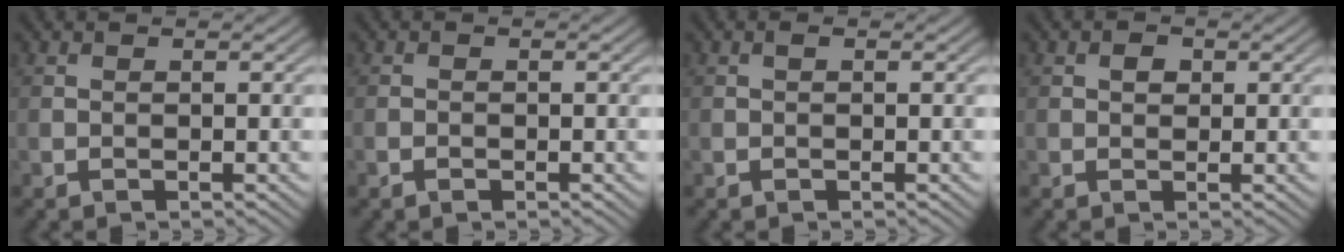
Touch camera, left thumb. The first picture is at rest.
{"total": 1.0, "force": [-0.6, 0.6, 0.5], "torque": [-0.008, -0.001, -0.011]}
{"total": 0.6, "force": [-0.1, 0.3, 0.5], "torque": [-0.010, 0.002, -0.001]}
{"total": 1.3, "force": [0.4, 1.0, 0.8], "torque": [-0.012, 0.000, 0.003]}